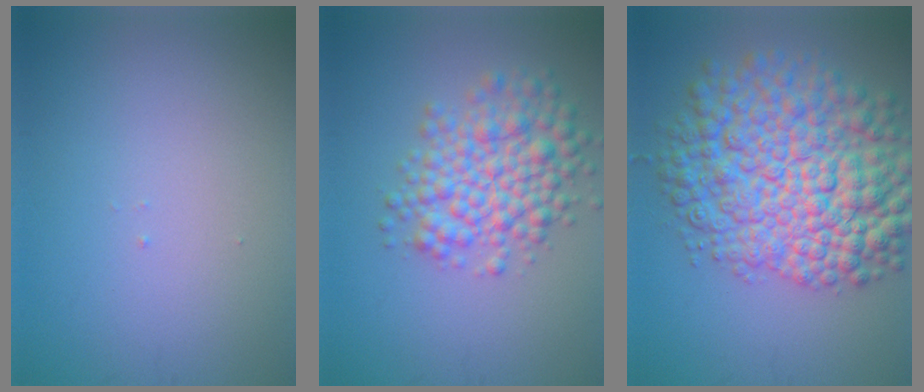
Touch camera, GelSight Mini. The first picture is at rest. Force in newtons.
{"total": 5.9, "press": 5.9, "slide": 0.1}
{"total": 12.5, "press": 12.5, "slide": 0.3}